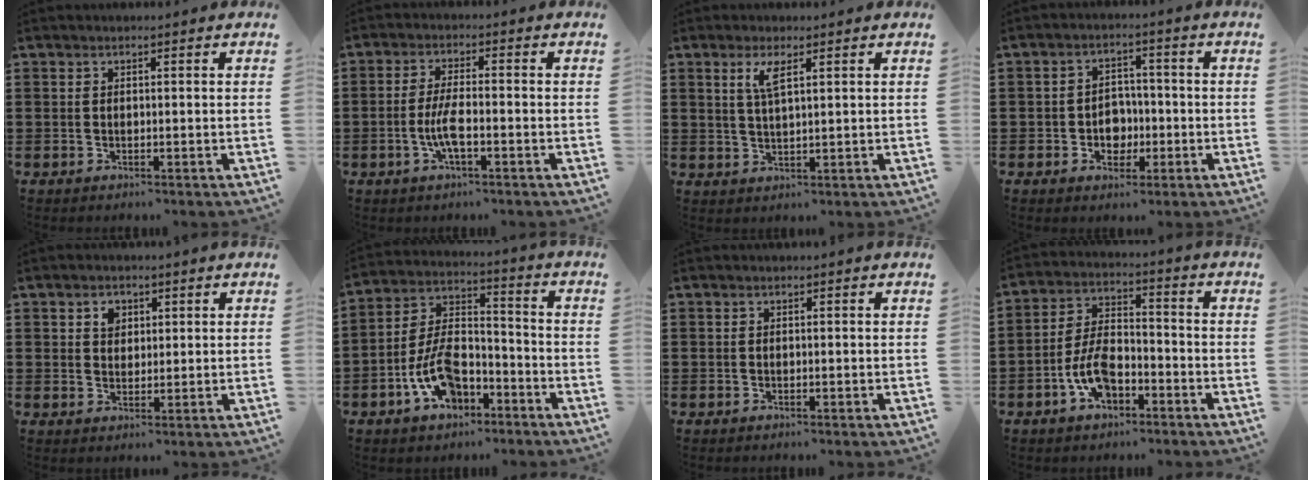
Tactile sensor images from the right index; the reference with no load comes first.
{"total": 5.1, "force": [-1.5, 1.3, 4.6], "torque": [-0.108, -0.004, -0.037]}
{"total": 3.5, "force": [1.8, 0.8, 2.9], "torque": [-0.063, 0.005, 0.029]}
{"total": 4.0, "force": [-1.1, 3.5, 1.7], "torque": [-0.032, 0.004, -0.024]}
{"total": 2.5, "force": [1.2, 1.9, 1.1], "torque": [-0.028, 0.008, 0.022]}
{"total": 9.6, "force": [-5.0, 5.3, 6.3], "torque": [-0.142, 0.012, -0.094]}
{"total": 0.0}
{"total": 7.3, "force": [-3.3, 3.7, 5.3], "torque": [-0.121, 0.005, -0.068]}